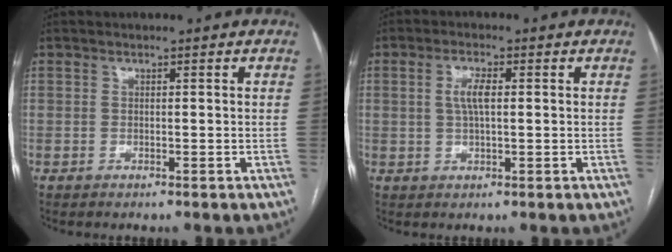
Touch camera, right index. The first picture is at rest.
{"total": 3.6, "force": [0.6, 1.0, 3.4], "torque": [-0.070, 0.006, 0.012]}